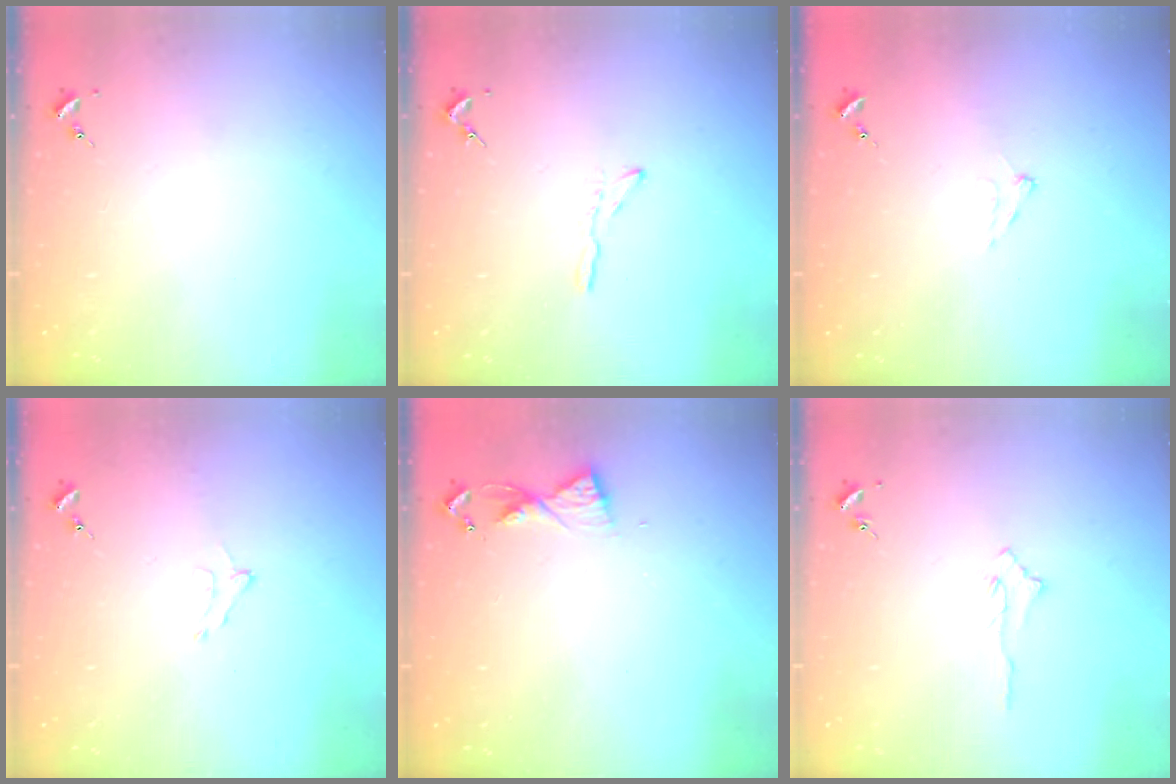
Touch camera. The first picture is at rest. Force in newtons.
{"total": 3.2, "press": 3.2, "slide": 0.3}
{"total": 6.0, "press": 6.0, "slide": 0.6}
{"total": 5.4, "press": 5.3, "slide": 0.8}
{"total": 5.5, "press": 5.4, "slide": 0.6}
{"total": 2.9, "press": 2.9, "slide": 0.4}